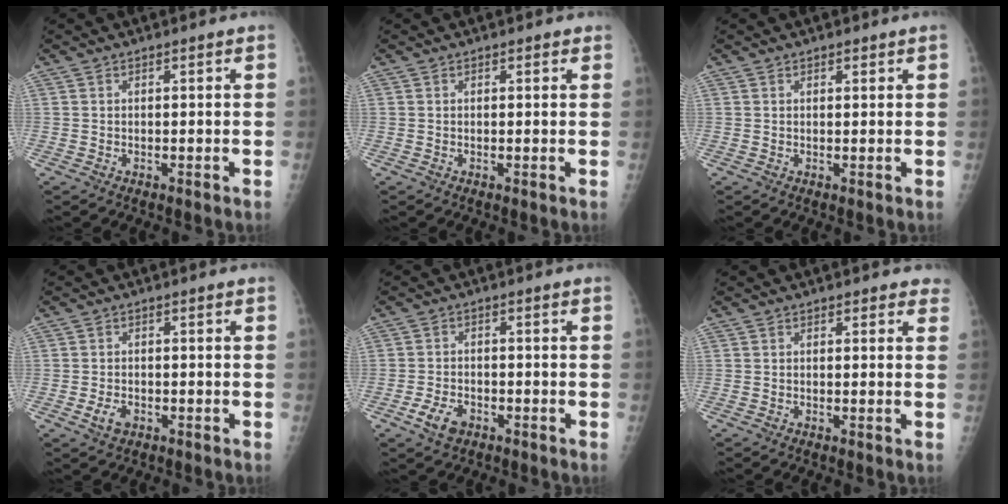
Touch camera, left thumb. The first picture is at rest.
{"total": 1.0, "force": [0.6, 0.7, 0.4], "torque": [0.004, -0.002, 0.003]}
{"total": 1.2, "force": [0.8, 0.7, 0.6], "torque": [-0.001, -0.004, 0.008]}
{"total": 3.0, "force": [-1.2, 1.9, 1.9], "torque": [-0.030, 0.001, -0.021]}
{"total": 4.7, "force": [-2.5, 2.9, 2.7], "torque": [-0.048, 0.010, -0.045]}
{"total": 2.2, "force": [1.5, 1.4, 0.7], "torque": [0.019, -0.004, 0.007]}